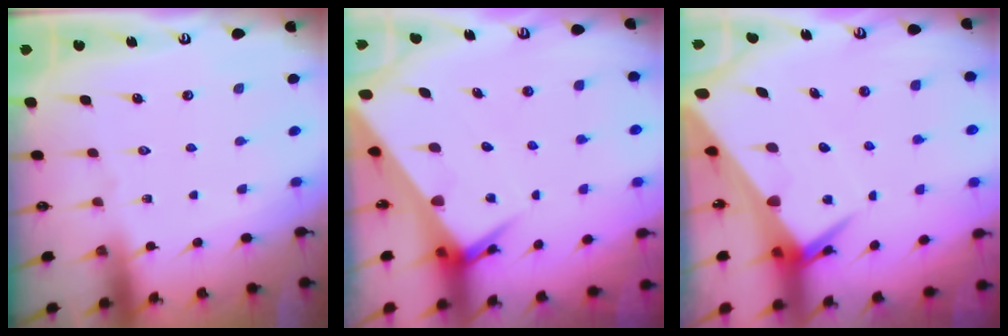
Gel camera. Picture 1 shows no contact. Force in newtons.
{"total": 8.4, "press": 8.3, "slide": 0.8}
{"total": 9.3, "press": 9.3, "slide": 0.6}